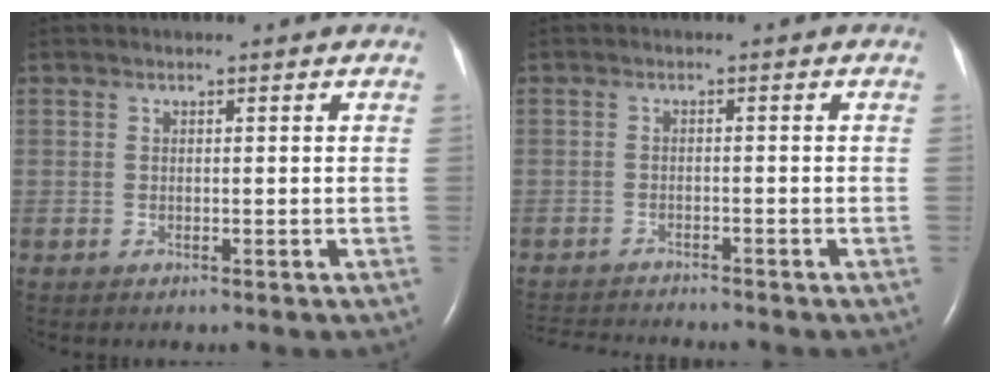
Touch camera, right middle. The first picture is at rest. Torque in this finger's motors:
{"motor_torque": [-0.18, 0.07, -0.02, -0.01]}